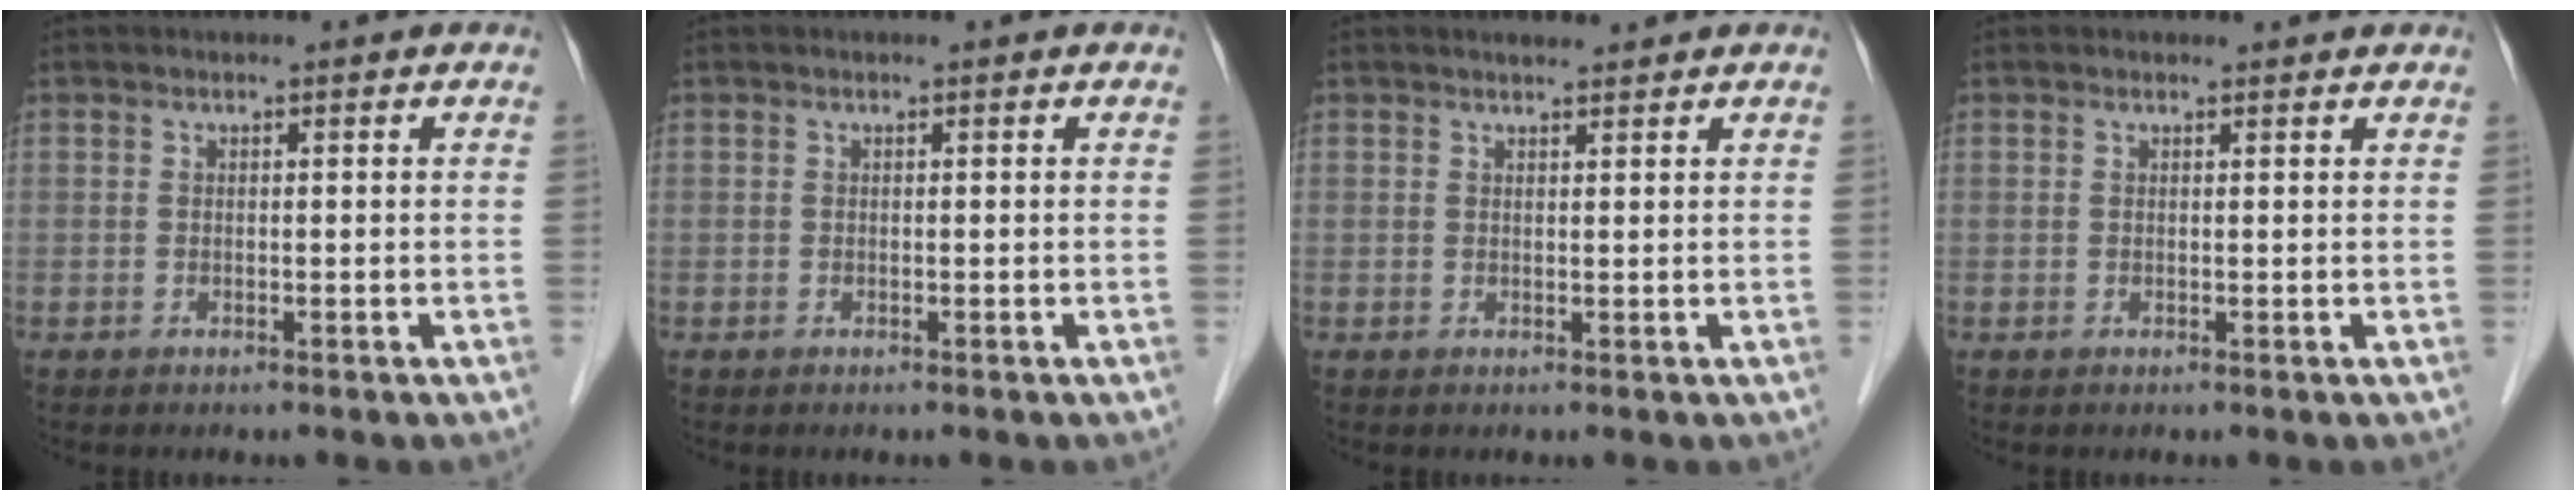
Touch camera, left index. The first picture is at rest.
{"total": 0.0}
{"total": 1.6, "force": [1.5, 0.3, 0.5], "torque": [-0.014, 0.004, 0.027]}
{"total": 1.2, "force": [1.2, 0.3, 0.0], "torque": [-0.012, 0.002, 0.012]}